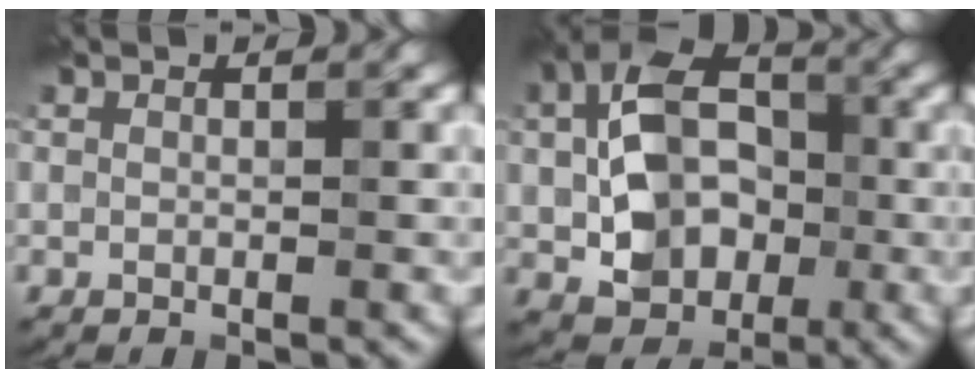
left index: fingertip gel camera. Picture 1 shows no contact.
{"total": 9.9, "force": [-0.5, 7.2, 6.9], "torque": [-0.116, 0.008, -0.016]}